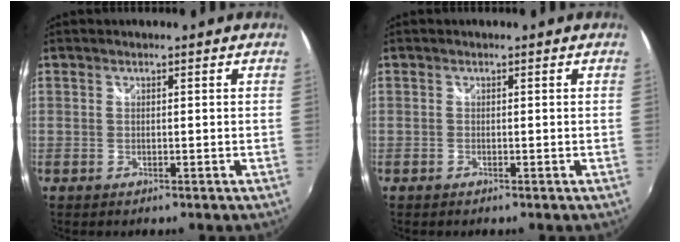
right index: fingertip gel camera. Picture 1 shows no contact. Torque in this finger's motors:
{"motor_torque": [0.00, -0.01, 0.00, -0.01]}